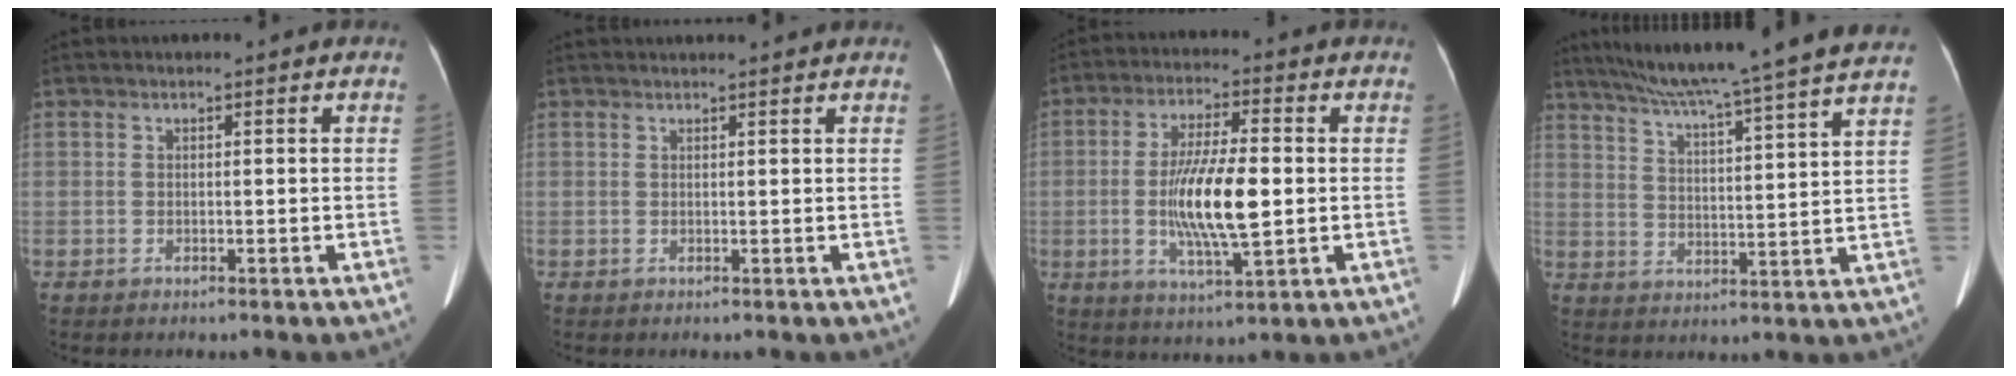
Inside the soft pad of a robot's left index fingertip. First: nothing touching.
{"total": 4.8, "force": [4.6, 0.2, 1.3], "torque": [-0.013, 0.030, 0.055]}
{"total": 11.0, "force": [-0.9, 1.9, 10.8], "torque": [-0.209, -0.010, -0.017]}
{"total": 22.9, "force": [19.9, -1.7, 11.3], "torque": [-0.191, -0.019, 0.270]}